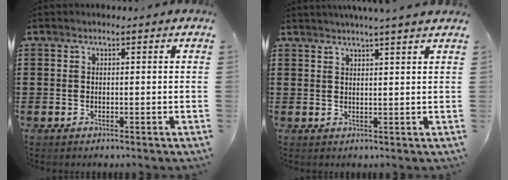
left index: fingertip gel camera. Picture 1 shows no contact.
{"total": 2.2, "force": [1.8, -0.9, 0.7], "torque": [-0.014, -0.005, 0.036]}